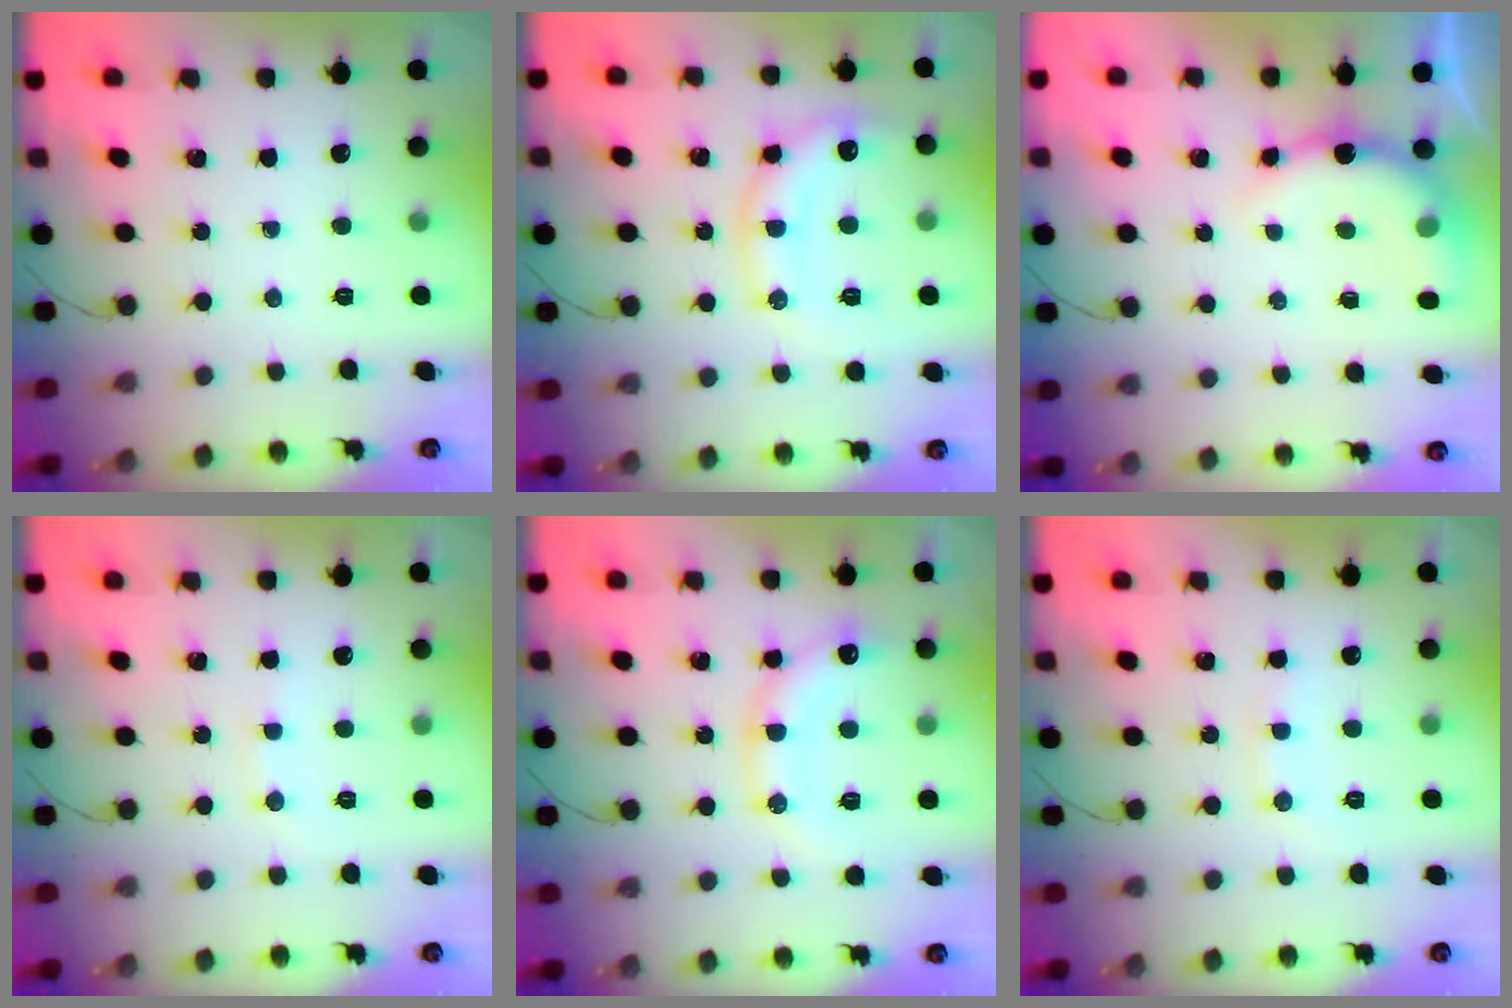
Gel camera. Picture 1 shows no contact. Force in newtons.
{"total": 13.2, "press": 13.2, "slide": 0.8}
{"total": 8.2, "press": 8.2, "slide": 0.4}
{"total": 5.0, "press": 4.8, "slide": 1.4}
{"total": 14.4, "press": 14.3, "slide": 1.9}
{"total": 6.7, "press": 6.6, "slide": 1.2}